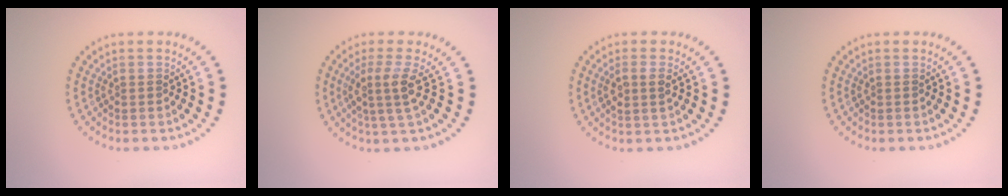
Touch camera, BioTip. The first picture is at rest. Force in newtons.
{"total": 2.7, "press": 2.1, "slide": 1.8}
{"total": 1.8, "press": 1.7, "slide": 0.6}
{"total": 0.0}